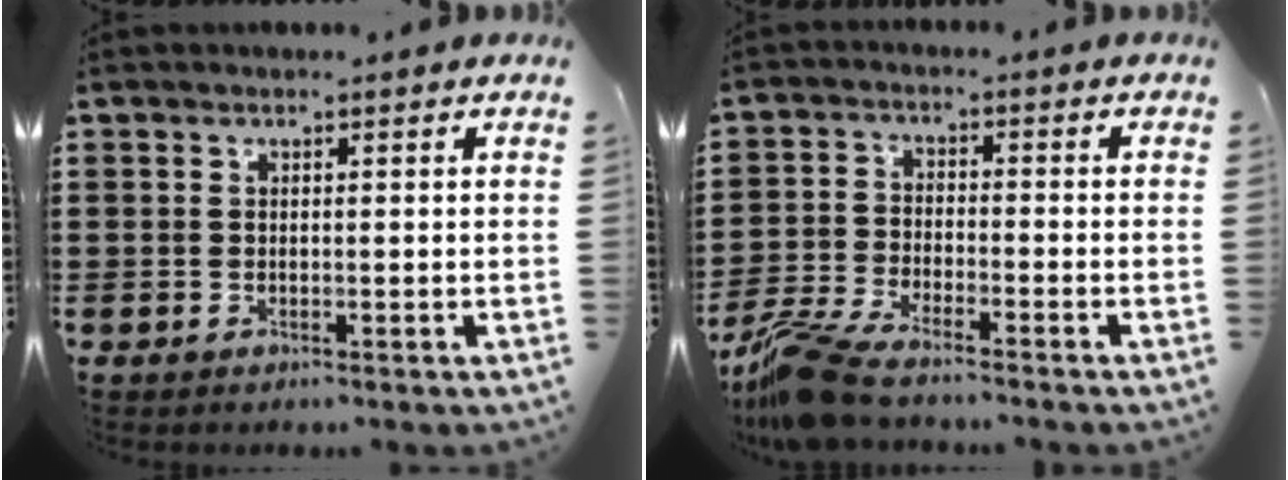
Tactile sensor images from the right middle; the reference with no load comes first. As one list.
[{"total": 7.8, "force": [-6.9, 1.2, 3.4], "torque": [-0.092, -0.001, -0.140]}]